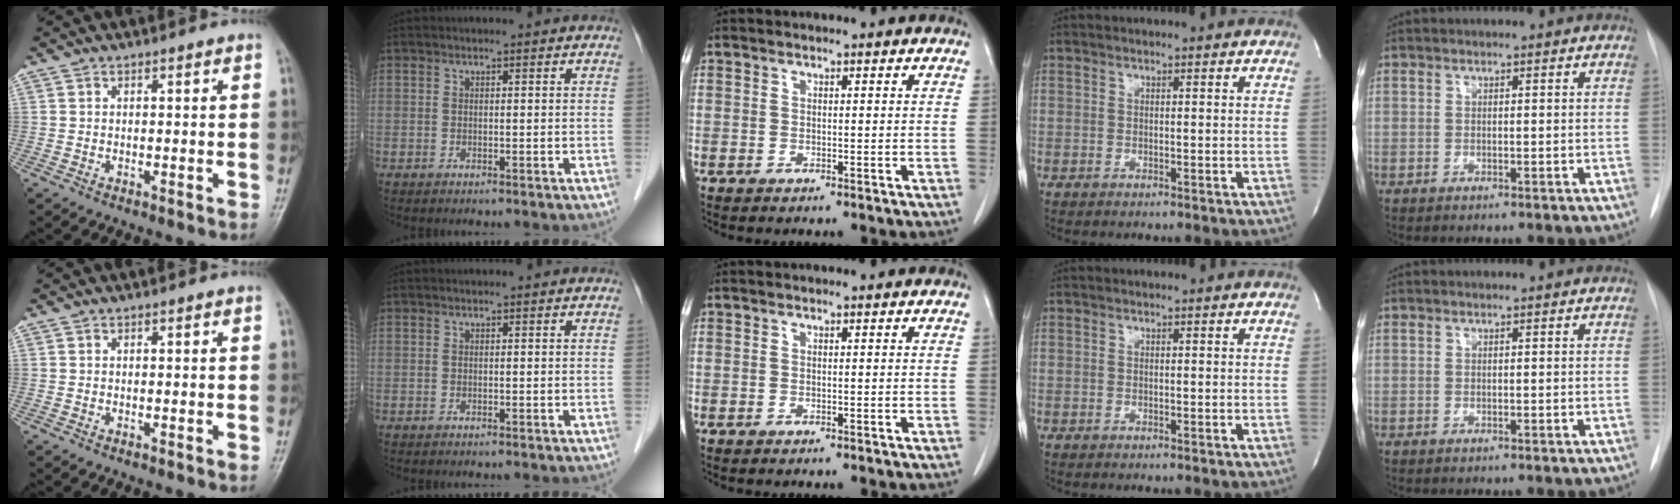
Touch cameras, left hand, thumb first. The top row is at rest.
{}